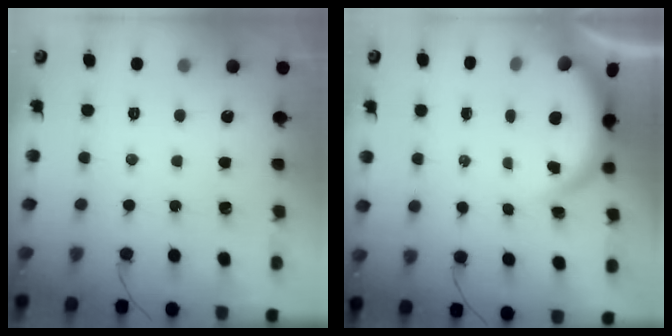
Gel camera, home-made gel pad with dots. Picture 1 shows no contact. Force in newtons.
{"total": 3.8, "press": 3.8, "slide": 0.2}